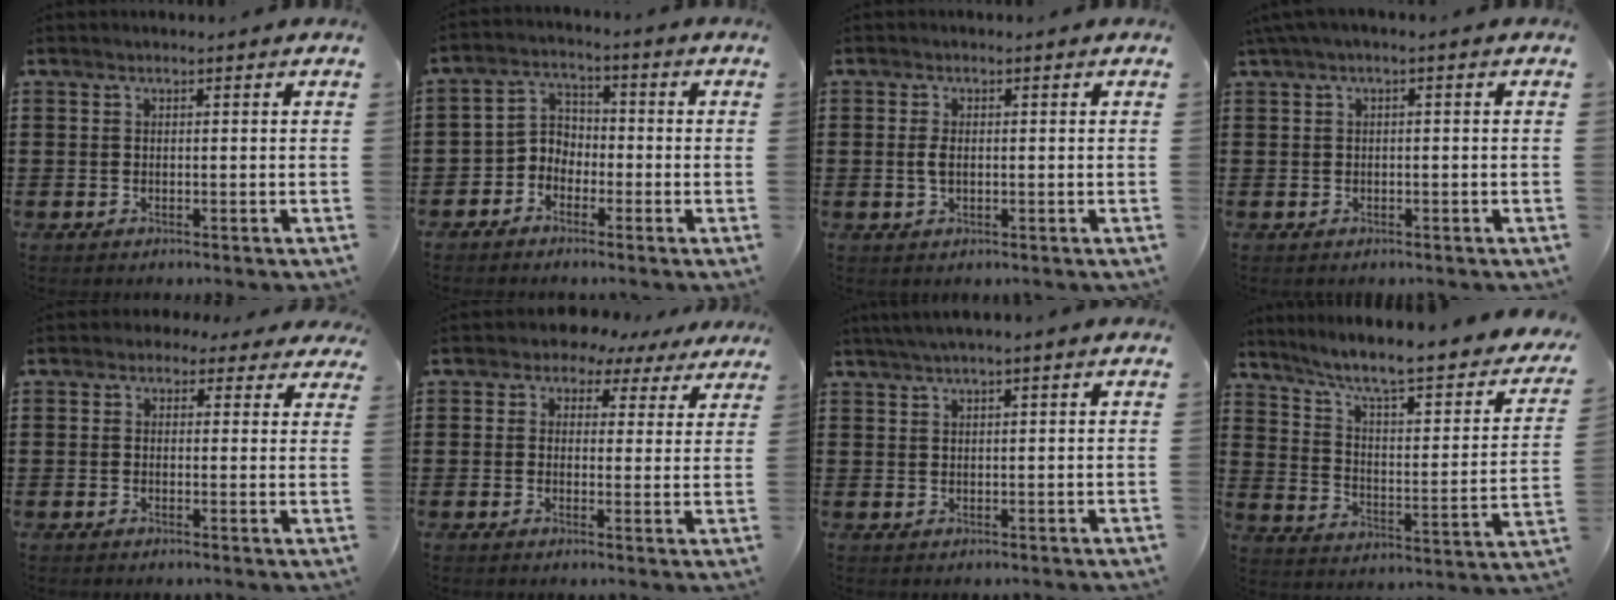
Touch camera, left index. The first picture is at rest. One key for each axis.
{"total": 3.9, "fx": -2.8, "fy": 2.6, "fz": 0.5, "tx": -0.029, "ty": 0.006, "tz": -0.066}
{"total": 2.1, "fx": 0.0, "fy": 1.1, "fz": 1.9, "tx": -0.053, "ty": -0.003, "tz": -0.007}
{"total": 1.4, "fx": -0.7, "fy": 0.2, "fz": 1.2, "tx": -0.017, "ty": -0.003, "tz": -0.014}
{"total": 1.9, "fx": 1.0, "fy": 1.4, "fz": 0.7, "tx": -0.013, "ty": 0.006, "tz": 0.015}
{"total": 3.3, "fx": 2.3, "fy": 2.2, "fz": 0.8, "tx": -0.025, "ty": -0.005, "tz": 0.037}
{"total": 1.8, "fx": 1.2, "fy": -0.2, "fz": 1.3, "tx": -0.025, "ty": 0.000, "tz": 0.024}
{"total": 7.2, "fx": 5.5, "fy": 0.7, "fz": 4.5, "tx": -0.111, "ty": -0.044, "tz": 0.086}